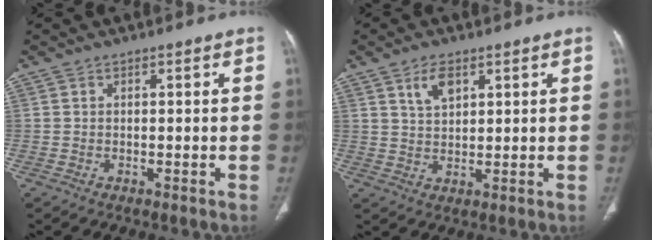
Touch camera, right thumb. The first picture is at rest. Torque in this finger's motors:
{"motor_torque": [-0.93, 0.53, -0.01, 0.14, 0.10]}